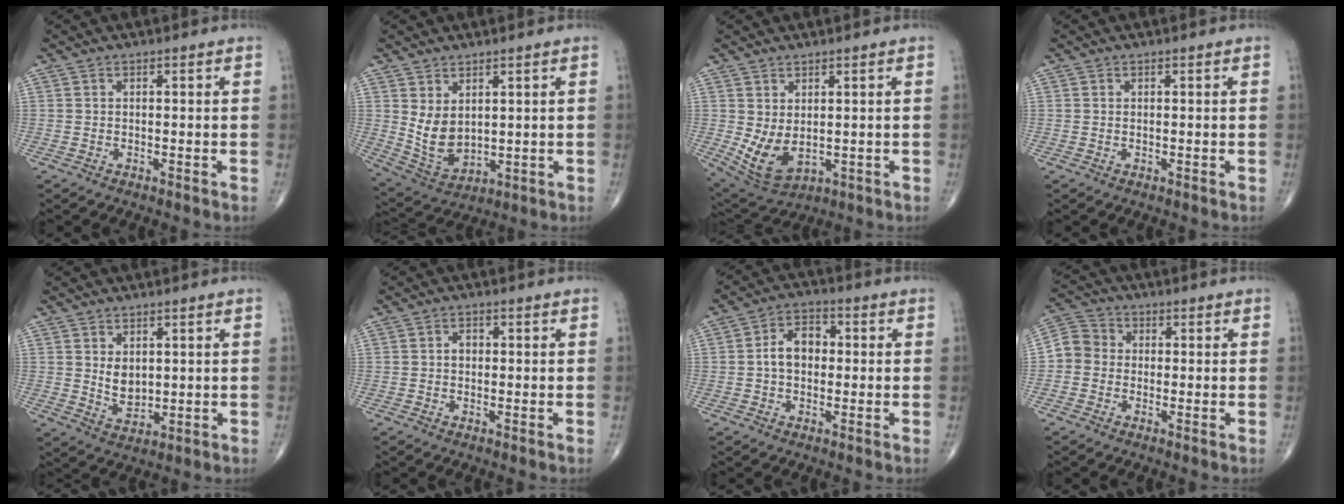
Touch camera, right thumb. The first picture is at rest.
{"total": 7.5, "force": [2.1, 4.6, 5.5], "torque": [-0.090, -0.023, 0.063]}
{"total": 7.8, "force": [0.1, 4.5, 6.3], "torque": [-0.113, -0.011, 0.025]}
{"total": 0.0}
{"total": 4.7, "force": [1.2, 3.1, 3.3], "torque": [-0.043, -0.018, 0.032]}
{"total": 1.6, "force": [0.0, 1.3, 1.0], "torque": [-0.010, 0.005, -0.003]}
{"total": 6.6, "force": [0.0, 4.7, 4.7], "torque": [-0.067, 0.022, -0.010]}
{"total": 5.6, "force": [-0.7, 5.1, 2.1], "torque": [-0.025, 0.019, -0.029]}